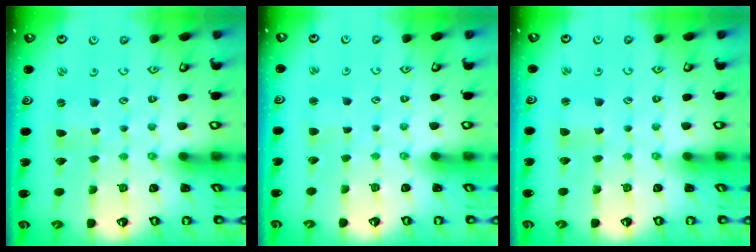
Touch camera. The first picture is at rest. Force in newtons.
{"total": 1.9, "press": 1.9, "slide": 0.3}
{"total": 1.4, "press": 1.3, "slide": 0.3}